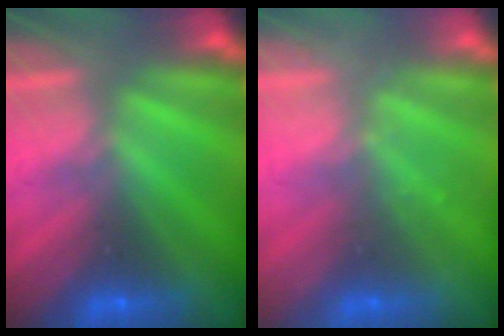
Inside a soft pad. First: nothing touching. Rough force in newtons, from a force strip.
{"total": 2.1}